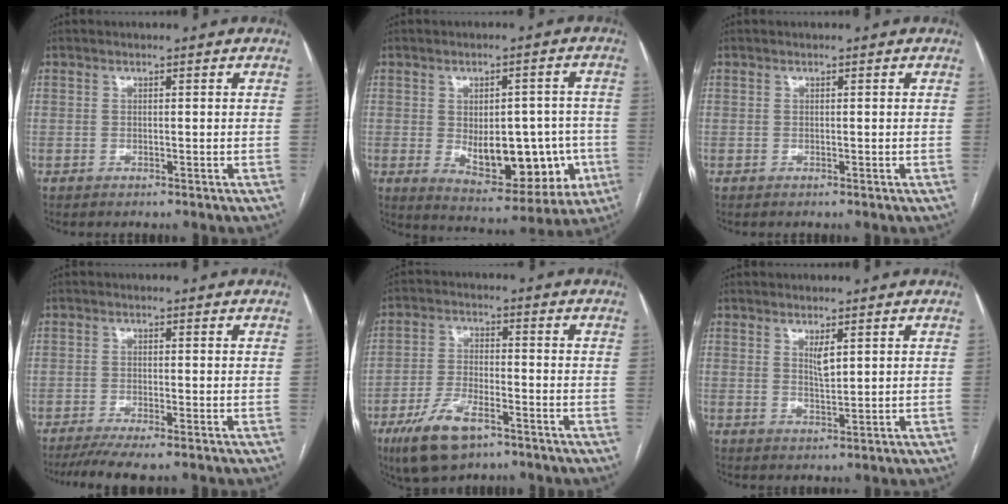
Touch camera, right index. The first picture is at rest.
{"total": 13.8, "force": [-2.4, 7.2, 11.6], "torque": [-0.148, 0.008, -0.009]}
{"total": 0.0}
{"total": 5.3, "force": [-4.0, 0.3, 3.5], "torque": [-0.055, -0.010, -0.067]}
{"total": 9.5, "force": [-5.7, 3.6, 6.7], "torque": [-0.141, -0.011, -0.098]}
{"total": 2.3, "force": [1.1, 0.4, 2.0], "torque": [-0.040, -0.006, 0.024]}